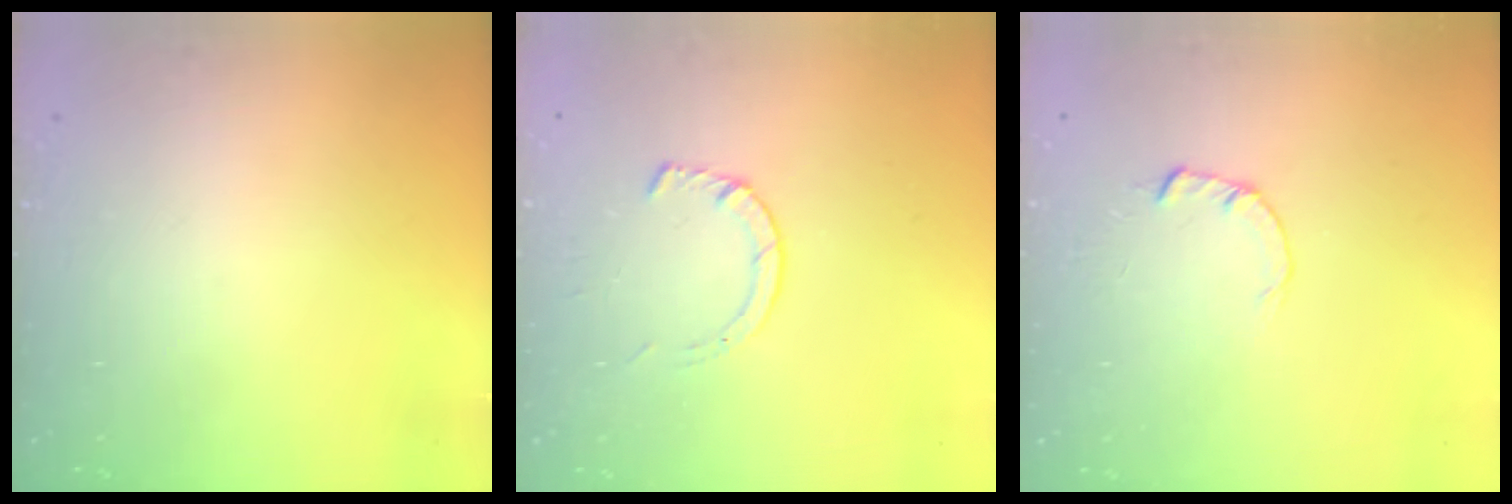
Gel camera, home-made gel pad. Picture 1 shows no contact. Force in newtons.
{"total": 3.6, "press": 3.6, "slide": 0.5}
{"total": 1.8, "press": 1.7, "slide": 0.3}